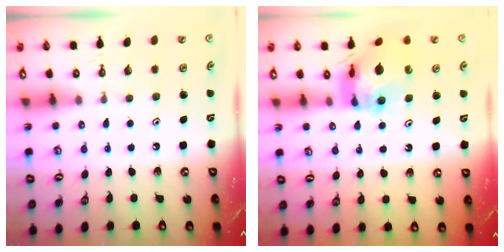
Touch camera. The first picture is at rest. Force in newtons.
{"total": 12.0, "press": 11.9, "slide": 1.3}